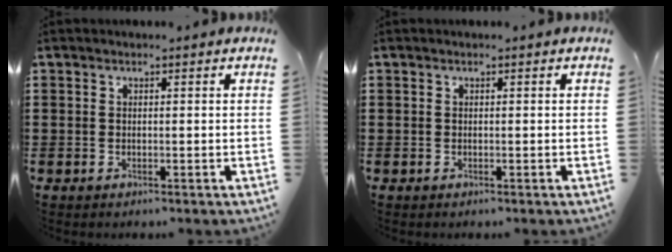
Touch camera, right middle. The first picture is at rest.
{"total": 0.0}